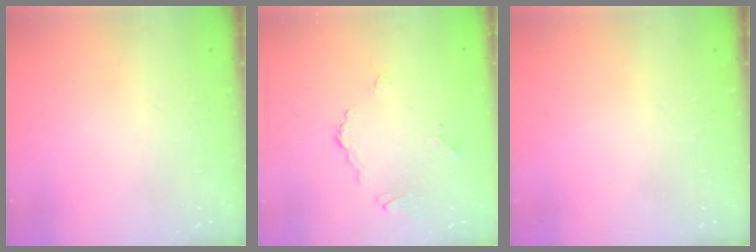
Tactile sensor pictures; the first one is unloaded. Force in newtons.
{"total": 3.9, "press": 3.9, "slide": 0.3}
{"total": 0.0}